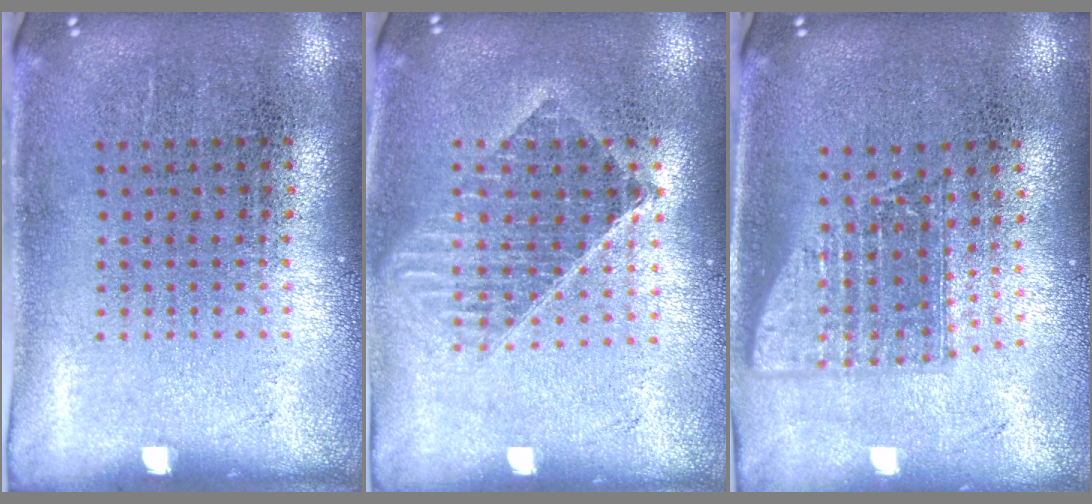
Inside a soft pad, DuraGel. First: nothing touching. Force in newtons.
{"total": 1.4, "press": 1.2, "slide": 0.7}
{"total": 1.6, "press": 1.2, "slide": 1.0}